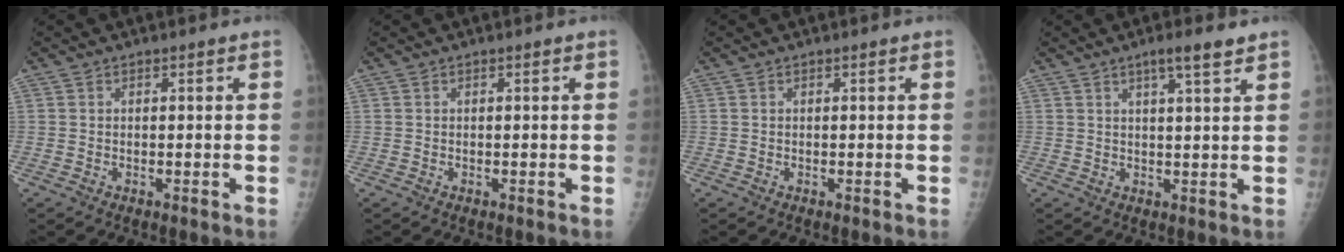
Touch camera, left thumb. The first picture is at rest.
{"total": 0.0}
{"total": 0.0}
{"total": 4.3, "force": [2.8, 0.3, 3.3], "torque": [-0.051, -0.015, 0.045]}